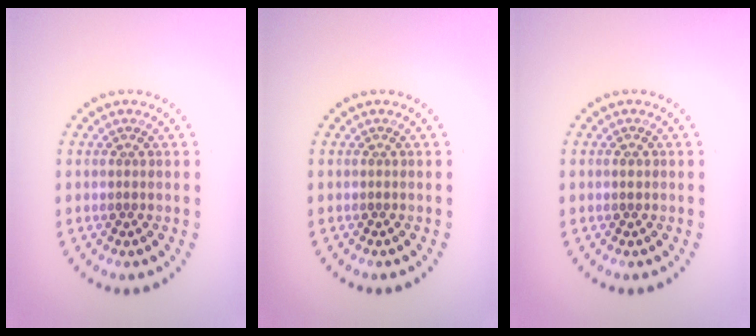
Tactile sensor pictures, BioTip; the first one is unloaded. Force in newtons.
{"total": 0.0}
{"total": 0.7, "press": 0.7, "slide": 0.2}